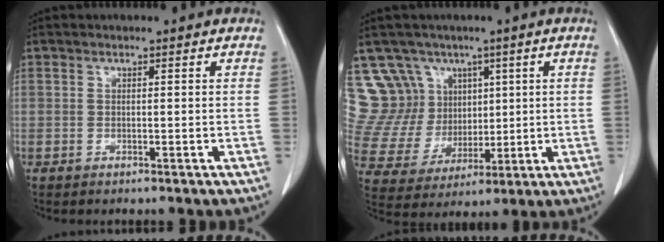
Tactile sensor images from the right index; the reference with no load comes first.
{"total": 12.4, "force": [6.6, 10.2, 2.2], "torque": [-0.067, 0.056, 0.148]}